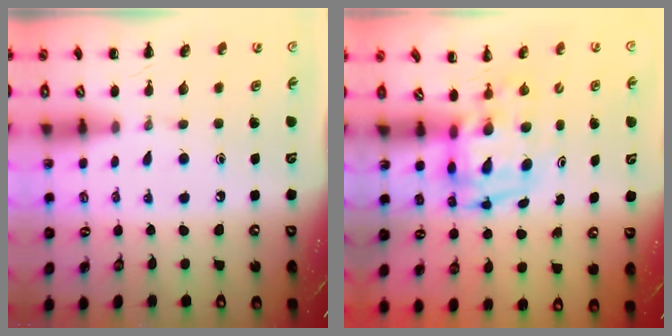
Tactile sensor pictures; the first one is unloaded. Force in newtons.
{"total": 3.4, "press": 3.3, "slide": 0.7}